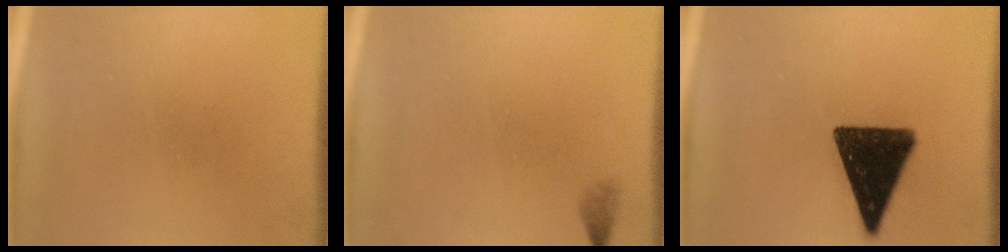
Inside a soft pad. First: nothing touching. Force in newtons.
{"total": 0.8}
{"total": 15.2}